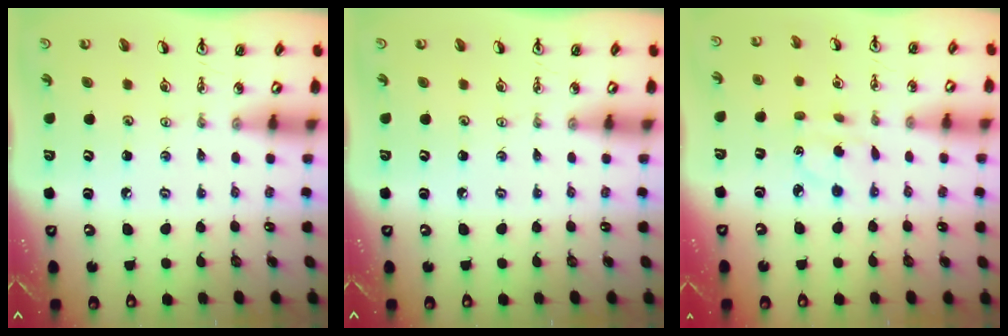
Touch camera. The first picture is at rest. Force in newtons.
{"total": 0.0}
{"total": 3.4, "press": 3.3, "slide": 0.7}